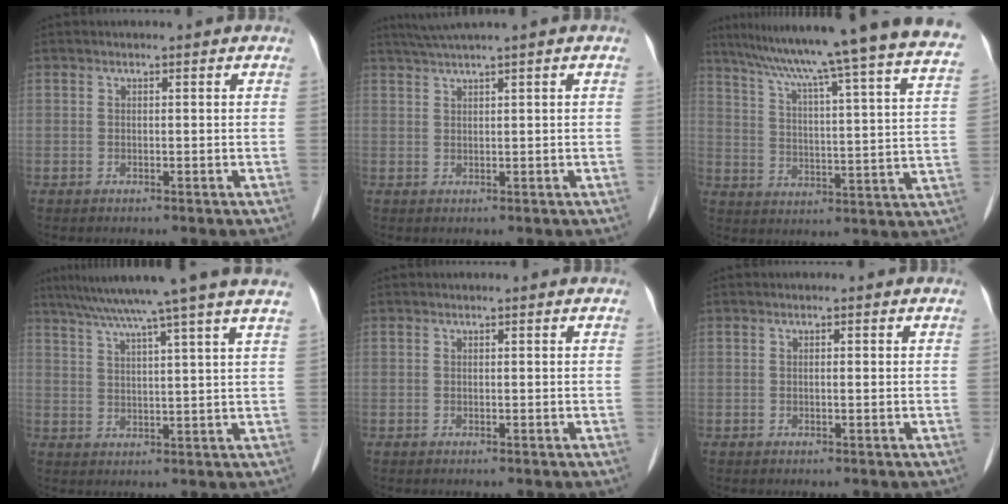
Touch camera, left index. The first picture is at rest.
{"total": 3.0, "force": [2.3, -1.0, 1.7], "torque": [-0.040, 0.011, 0.051]}
{"total": 28.5, "force": [24.6, -0.9, 14.3], "torque": [-0.230, -0.051, 0.319]}
{"total": 16.4, "force": [13.4, -2.3, 9.1], "torque": [-0.153, 0.006, 0.180]}
{"total": 0.0}
{"total": 0.6, "force": [0.0, 0.2, 0.6], "torque": [-0.011, 0.000, 0.002]}